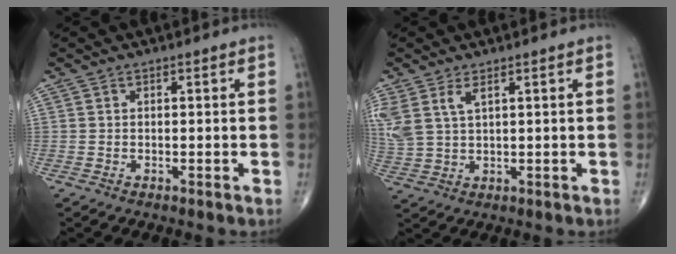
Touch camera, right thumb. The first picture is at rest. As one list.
[{"total": 7.2, "force": [3.4, 3.5, 5.3], "torque": [-0.132, -0.003, 0.078]}]